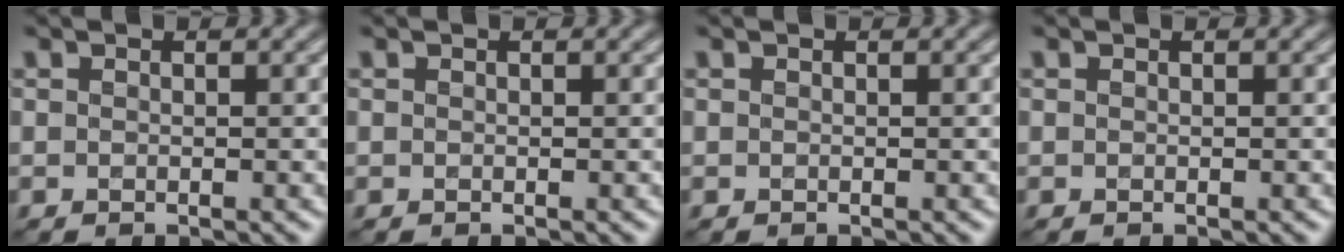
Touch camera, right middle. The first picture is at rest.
{"total": 0.0}
{"total": 0.0}
{"total": 0.0}